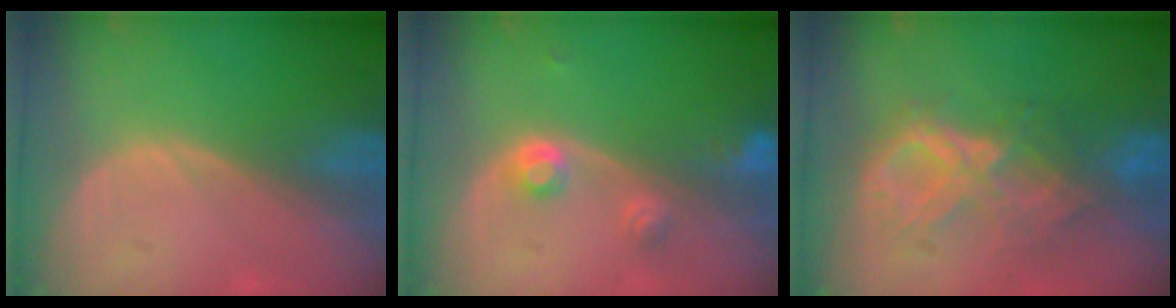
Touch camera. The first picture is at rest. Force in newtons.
{"total": 3.1, "press": 3.1, "slide": 0.2}
{"total": 9.2, "press": 7.9, "slide": 4.7}